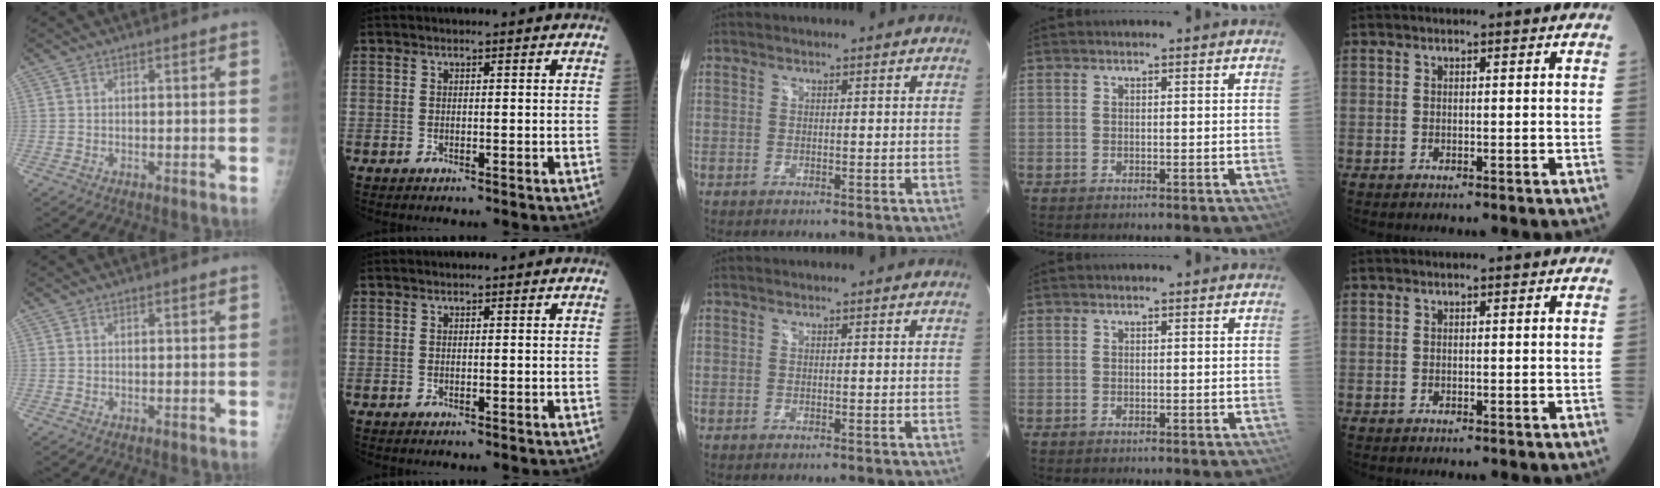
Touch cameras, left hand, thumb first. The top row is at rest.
{}